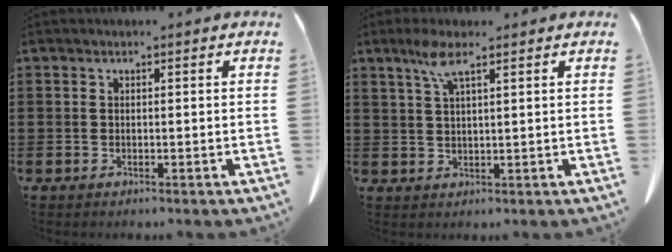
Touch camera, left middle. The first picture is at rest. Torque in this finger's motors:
{"motor_torque": [0.15, 0.11, 0.08, 0.04]}